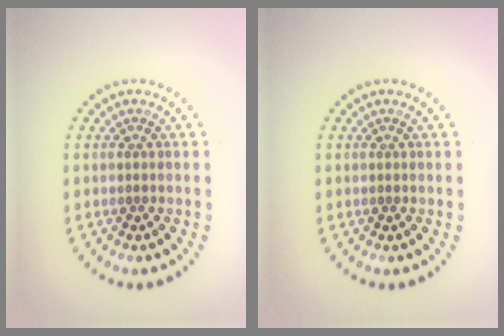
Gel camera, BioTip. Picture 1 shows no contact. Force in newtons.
{"total": 0.0}